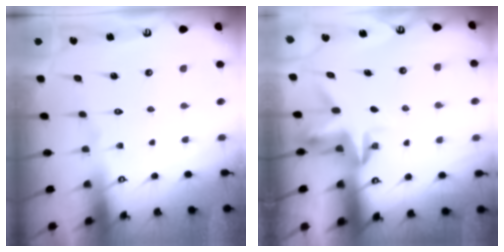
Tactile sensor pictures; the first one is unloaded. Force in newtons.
{"total": 3.3, "press": 3.3, "slide": 0.2}